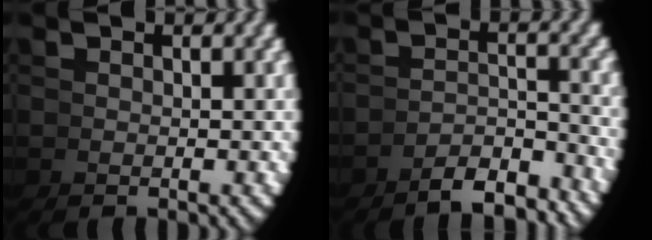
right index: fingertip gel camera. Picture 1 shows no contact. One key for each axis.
{"total": 5.3, "fx": -4.7, "fy": 0.5, "fz": 2.3, "tx": -0.014, "ty": -0.002, "tz": -0.076}